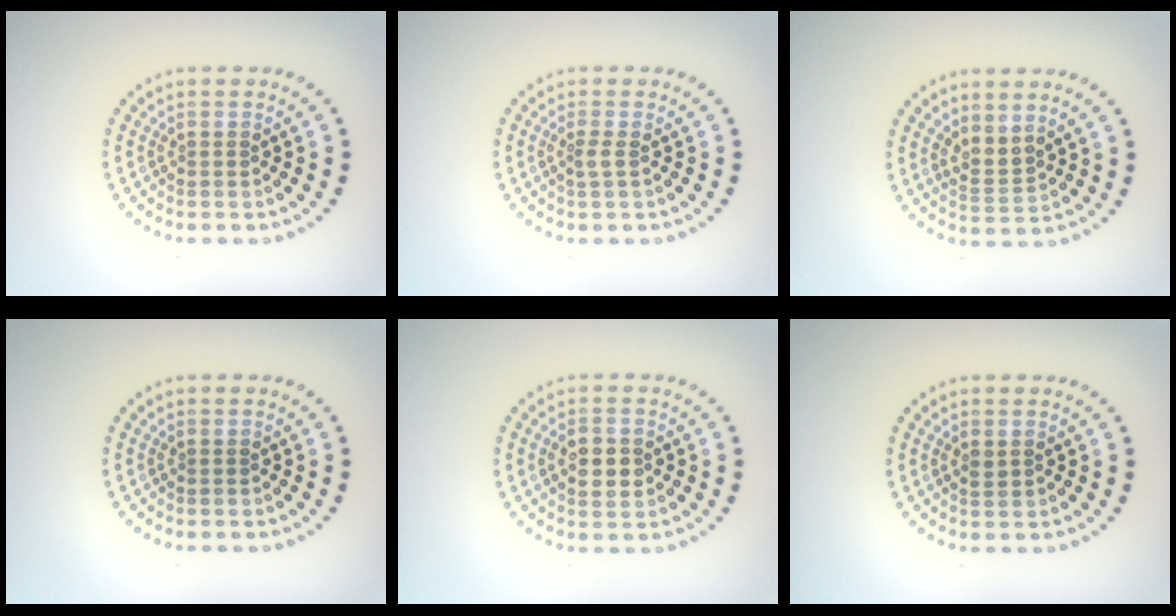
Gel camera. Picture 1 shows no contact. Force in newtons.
{"total": 1.1, "press": 0.8, "slide": 0.7}
{"total": 2.0, "press": 1.5, "slide": 1.3}
{"total": 0.0}
{"total": 2.8, "press": 2.8, "slide": 0.0}
{"total": 0.8, "press": 0.8, "slide": 0.1}